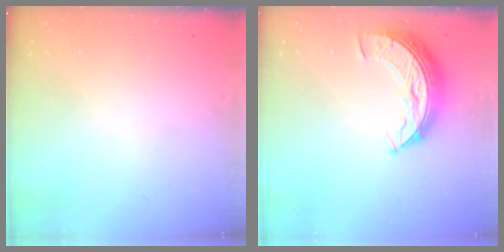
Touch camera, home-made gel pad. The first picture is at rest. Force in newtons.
{"total": 10.5, "press": 10.5, "slide": 0.5}